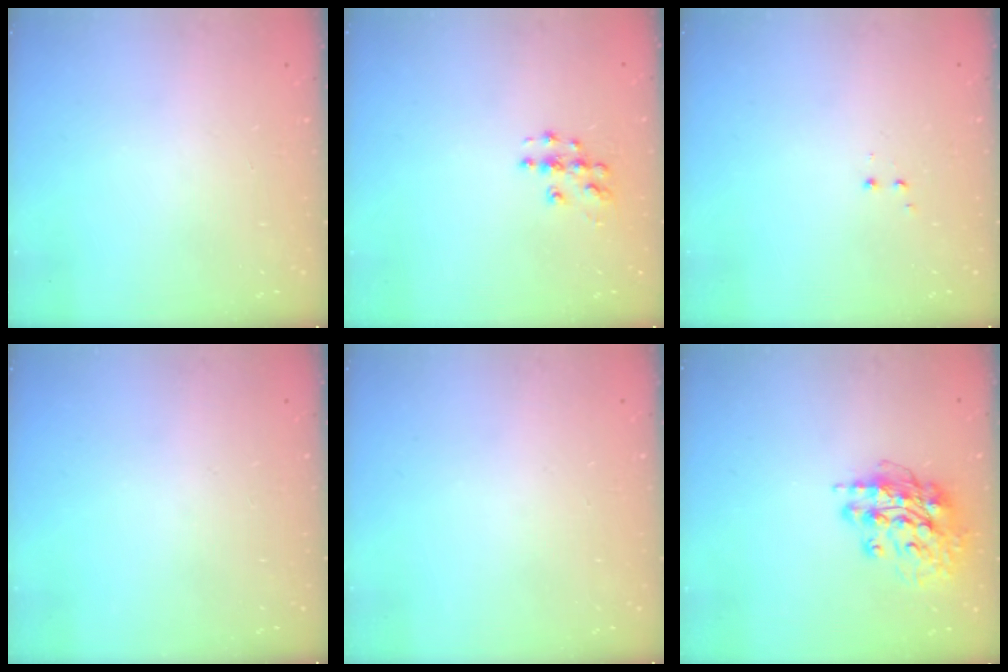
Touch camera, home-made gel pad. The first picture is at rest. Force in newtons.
{"total": 6.6, "press": 6.6, "slide": 0.3}
{"total": 1.2, "press": 1.1, "slide": 0.5}
{"total": 0.0}
{"total": 0.0}
{"total": 15.0, "press": 14.9, "slide": 1.6}